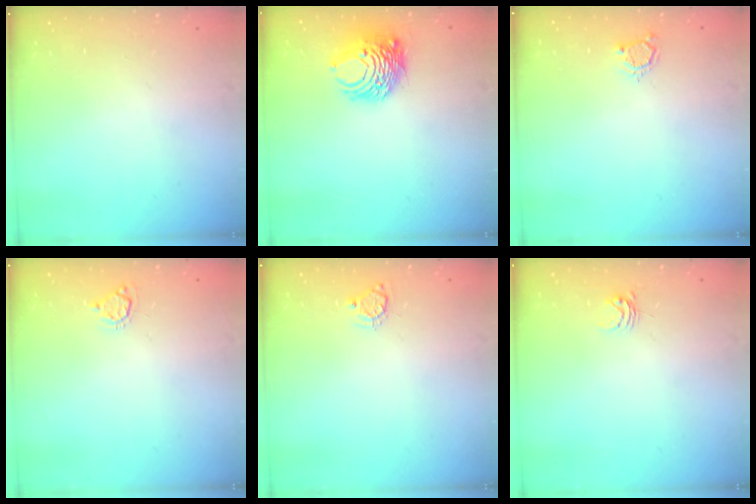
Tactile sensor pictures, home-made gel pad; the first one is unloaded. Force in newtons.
{"total": 8.4, "press": 8.4, "slide": 0.3}
{"total": 3.9, "press": 3.9, "slide": 0.5}
{"total": 5.0, "press": 5.0, "slide": 0.4}
{"total": 4.7, "press": 4.7, "slide": 0.4}
{"total": 3.7, "press": 3.7, "slide": 0.5}